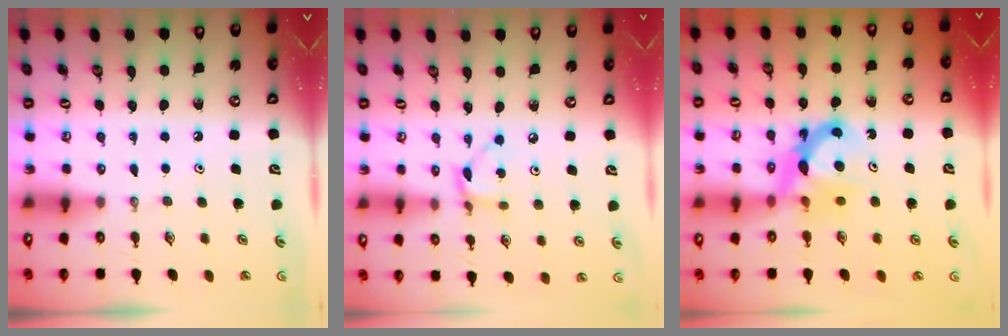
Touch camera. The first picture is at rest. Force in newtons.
{"total": 4.4, "press": 4.4, "slide": 0.1}
{"total": 7.2, "press": 7.2, "slide": 0.1}